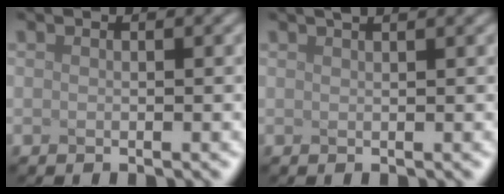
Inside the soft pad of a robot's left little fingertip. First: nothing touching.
{"total": 3.0, "force": [2.0, 1.2, 1.9], "torque": [-0.003, 0.023, -0.007]}